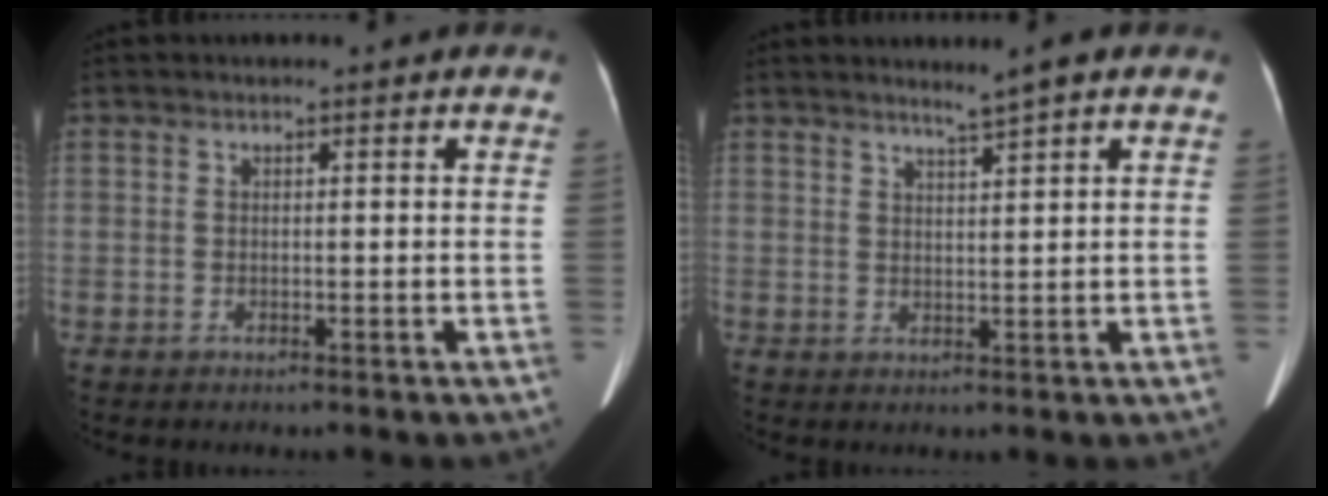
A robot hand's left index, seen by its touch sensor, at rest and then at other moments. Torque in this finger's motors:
{"motor_torque": [-0.11, -0.11, -0.08, -0.01]}